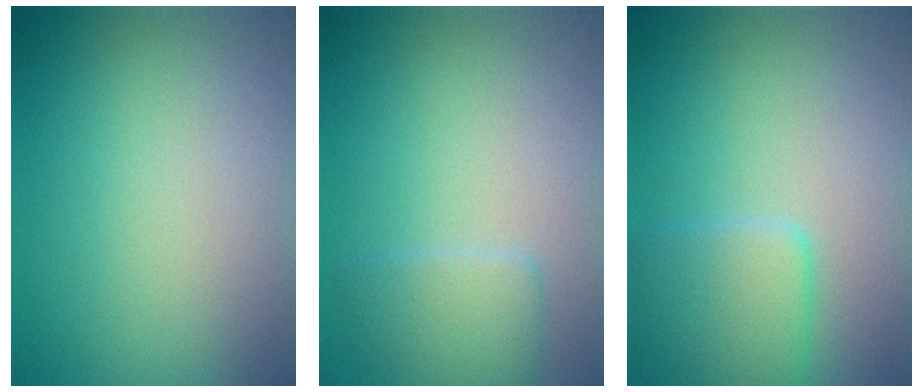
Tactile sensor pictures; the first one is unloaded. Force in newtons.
{"total": 2.3, "press": 2.2, "slide": 0.3}
{"total": 3.7, "press": 3.6, "slide": 0.2}